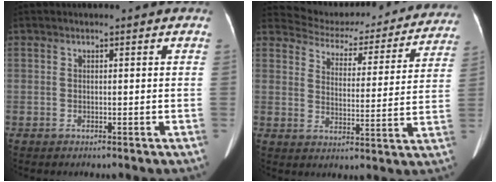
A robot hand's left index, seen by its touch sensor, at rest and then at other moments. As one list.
[{"total": 20.7, "force": [19.6, 5.1, 4.2], "torque": [-0.047, -0.025, 0.237]}]